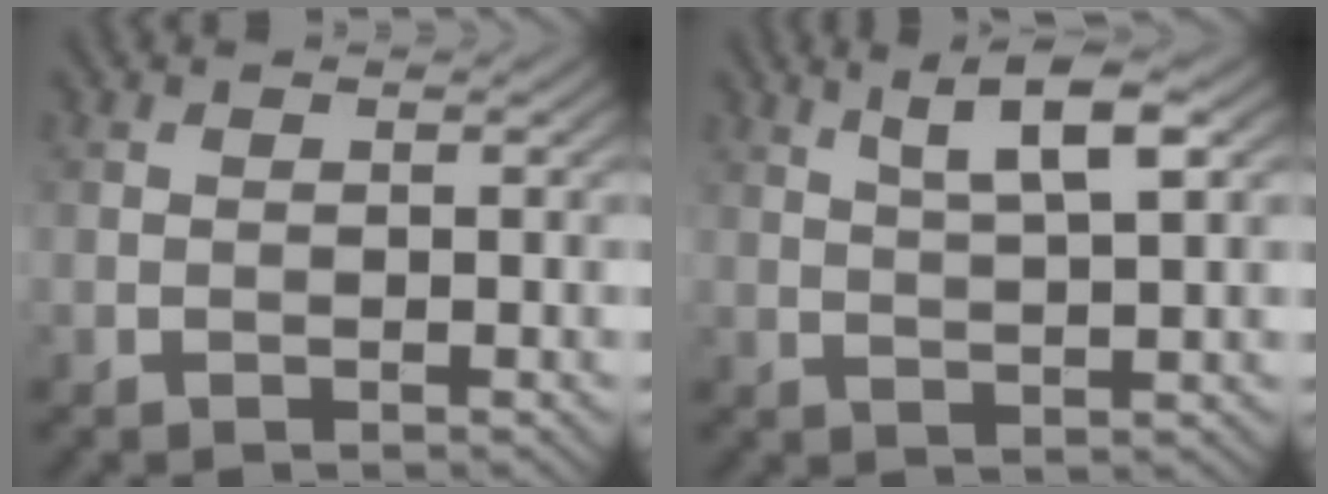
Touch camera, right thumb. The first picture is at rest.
{"total": 5.6, "force": [3.1, 0.8, 4.6], "torque": [-0.092, 0.009, 0.062]}